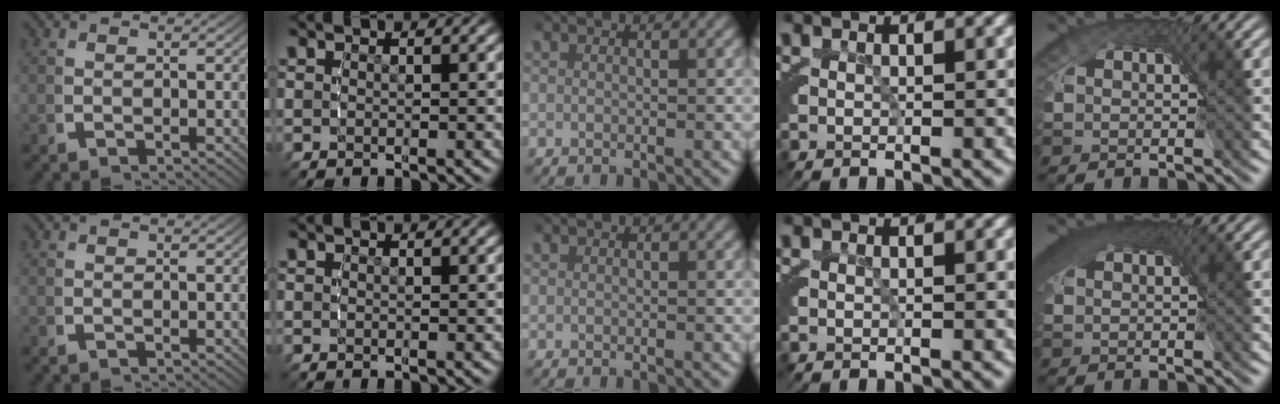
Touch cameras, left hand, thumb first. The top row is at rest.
{"little": {"total": 3.9, "force": [1.3, 2.1, 3.0], "torque": [-0.056, -0.007, 0.018]}}